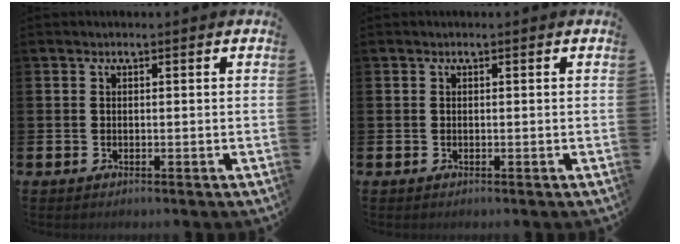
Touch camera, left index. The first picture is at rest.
{"total": 0.0}